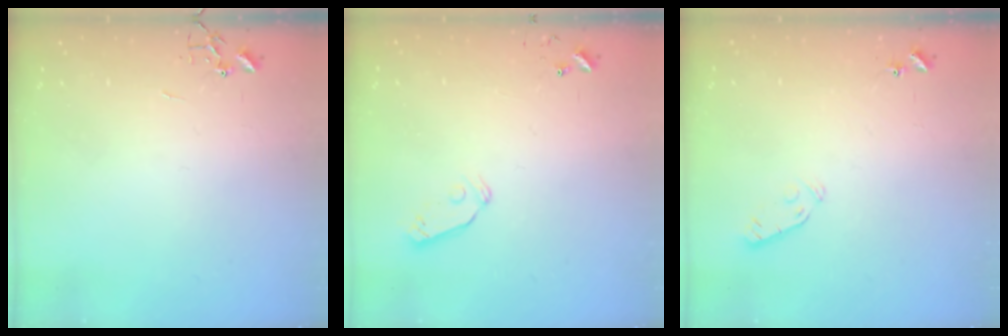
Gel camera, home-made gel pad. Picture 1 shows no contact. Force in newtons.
{"total": 4.6, "press": 4.6, "slide": 0.4}
{"total": 3.0, "press": 2.9, "slide": 0.7}